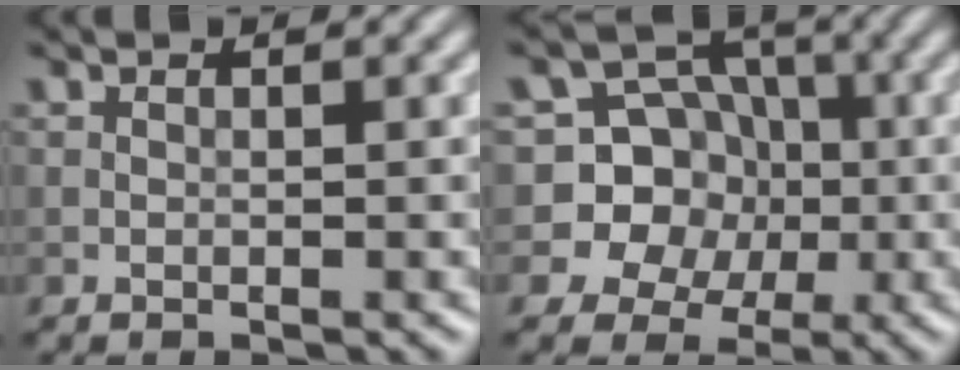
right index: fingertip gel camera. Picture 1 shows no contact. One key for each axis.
{"total": 9.4, "fx": -0.1, "fy": 9.0, "fz": 2.7, "tx": -0.062, "ty": 0.040, "tz": -0.032}